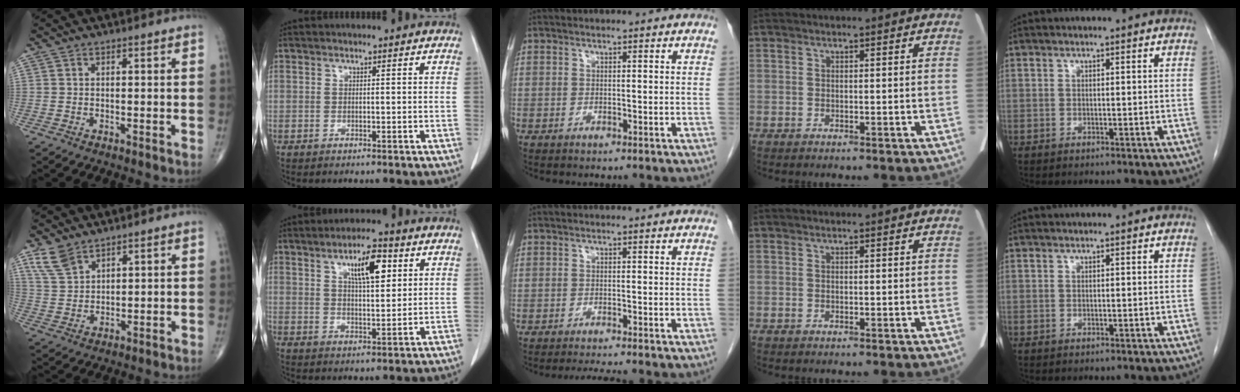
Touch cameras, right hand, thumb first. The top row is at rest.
{"thumb": {"total": 5.5, "force": [4.2, 2.6, 2.5], "torque": [-0.047, -0.017, 0.094]}, "index": {"total": 7.8, "force": [3.4, 2.1, 6.7], "torque": [-0.115, 0.006, 0.058]}, "middle": {"total": 2.3, "force": [-2.0, -0.8, 0.7], "torque": [-0.018, -0.011, -0.036]}}